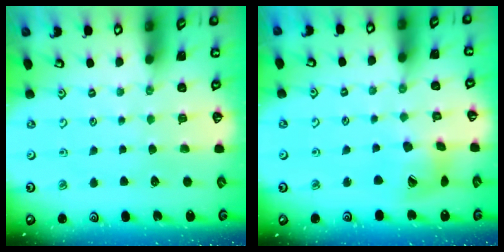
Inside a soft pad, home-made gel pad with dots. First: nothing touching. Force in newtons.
{"total": 13.8, "press": 13.7, "slide": 1.9}